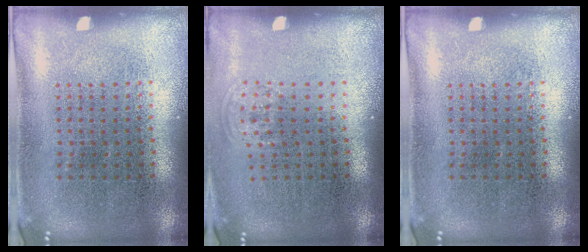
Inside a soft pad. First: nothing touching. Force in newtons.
{"total": 0.8, "press": 0.6, "slide": 0.5}
{"total": 0.0}